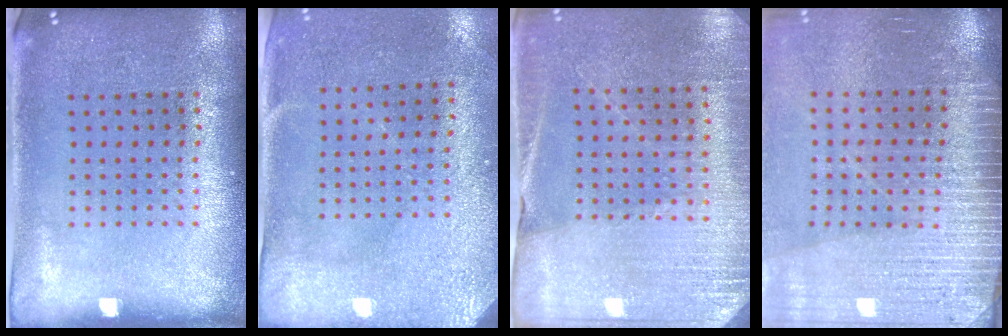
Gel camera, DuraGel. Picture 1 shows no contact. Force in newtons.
{"total": 3.0, "press": 2.4, "slide": 1.8}
{"total": 2.7, "press": 2.6, "slide": 0.3}
{"total": 3.6, "press": 3.1, "slide": 1.8}